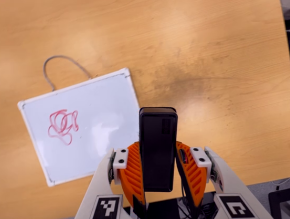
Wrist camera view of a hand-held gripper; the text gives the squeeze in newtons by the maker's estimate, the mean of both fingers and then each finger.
{"total": 3.5, "left": 2.1, "right": 5.0}